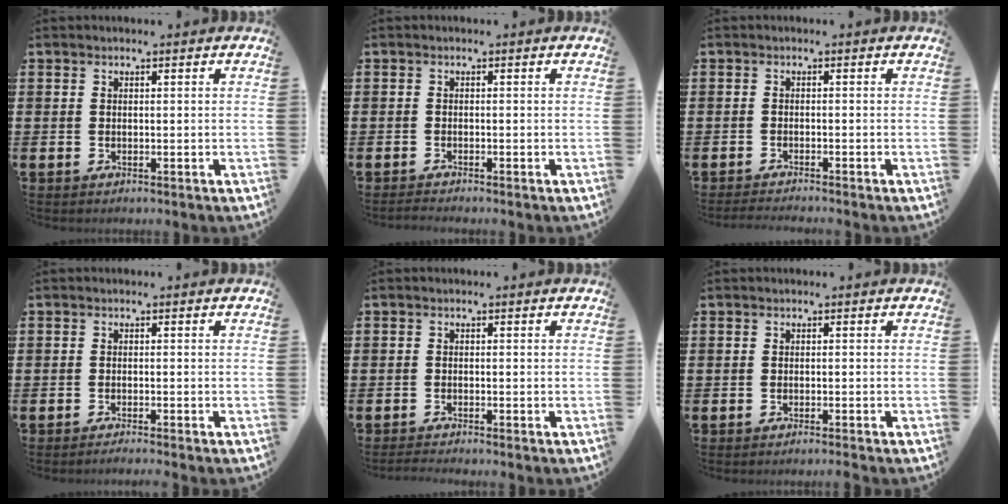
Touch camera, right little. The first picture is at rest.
{"total": 0.7, "force": [-0.7, 0.0, 0.3], "torque": [-0.006, -0.002, -0.013]}
{"total": 1.0, "force": [-1.0, -0.2, 0.2], "torque": [-0.003, -0.002, -0.019]}
{"total": 0.7, "force": [-0.6, -0.1, 0.3], "torque": [-0.004, -0.003, -0.012]}
{"total": 0.9, "force": [-0.8, -0.1, 0.4], "torque": [-0.006, -0.001, -0.016]}
{"total": 0.6, "force": [-0.5, -0.1, 0.2], "torque": [-0.002, -0.003, -0.010]}